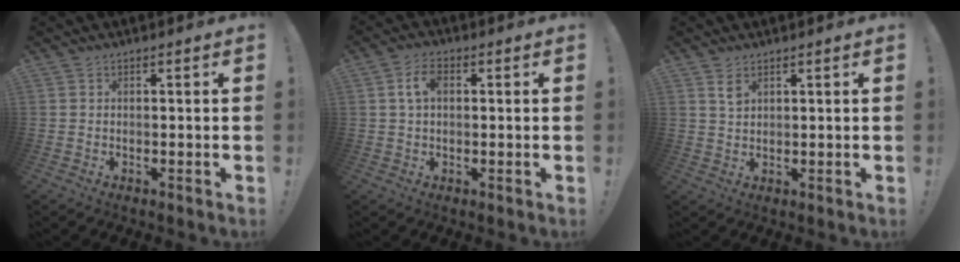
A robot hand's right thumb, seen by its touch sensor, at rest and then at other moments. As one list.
[{"total": 5.7, "force": [1.3, 3.5, 4.4], "torque": [-0.073, 0.008, 0.022]}, {"total": 2.8, "force": [1.8, 1.2, 1.8], "torque": [-0.021, -0.011, 0.029]}]